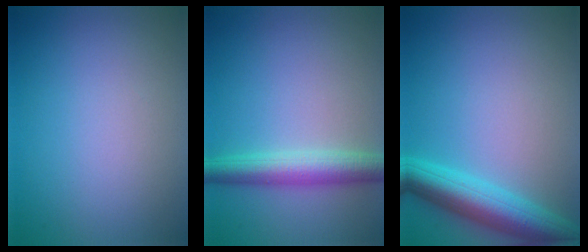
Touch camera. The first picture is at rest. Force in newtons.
{"total": 4.2, "press": 4.2, "slide": 0.1}
{"total": 6.1, "press": 6.1, "slide": 0.3}